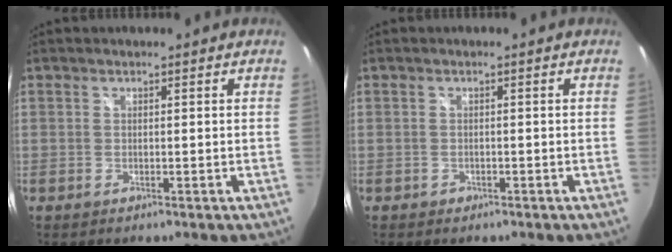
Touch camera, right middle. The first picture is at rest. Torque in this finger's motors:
{"motor_torque": [-0.07, 0.12, -0.05, -0.01]}